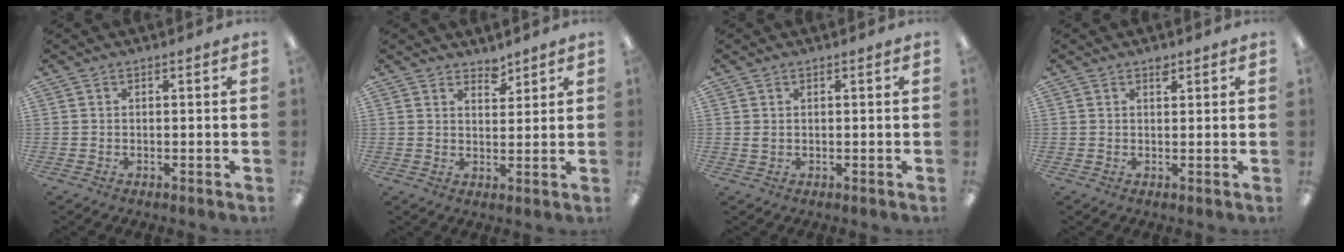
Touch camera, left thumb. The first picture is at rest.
{"total": 3.5, "force": [3.2, 1.3, 0.5], "torque": [0.009, -0.025, 0.055]}
{"total": 1.1, "force": [0.5, 0.7, 0.7], "torque": [-0.016, 0.004, 0.007]}
{"total": 1.8, "force": [1.4, 0.9, 0.8], "torque": [-0.001, -0.006, 0.022]}